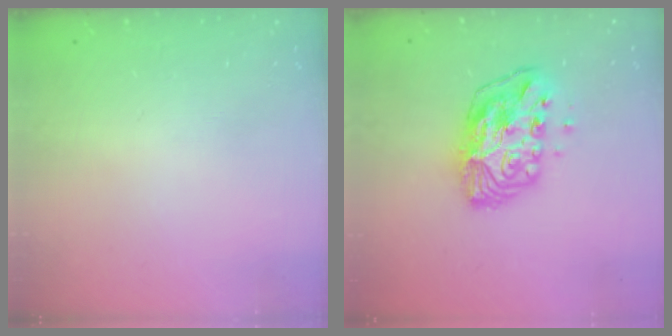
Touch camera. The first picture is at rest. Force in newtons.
{"total": 11.0, "press": 11.0, "slide": 0.5}